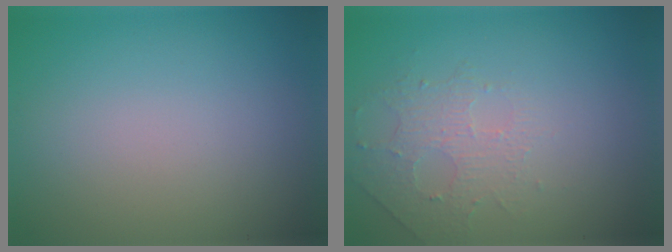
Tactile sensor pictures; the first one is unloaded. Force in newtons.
{"total": 1.6, "press": 1.2, "slide": 1.0}